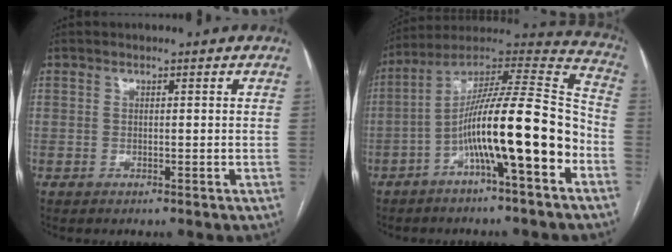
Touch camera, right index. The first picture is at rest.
{"total": 18.1, "force": [-6.2, 1.6, 16.9], "torque": [-0.280, 0.023, -0.104]}